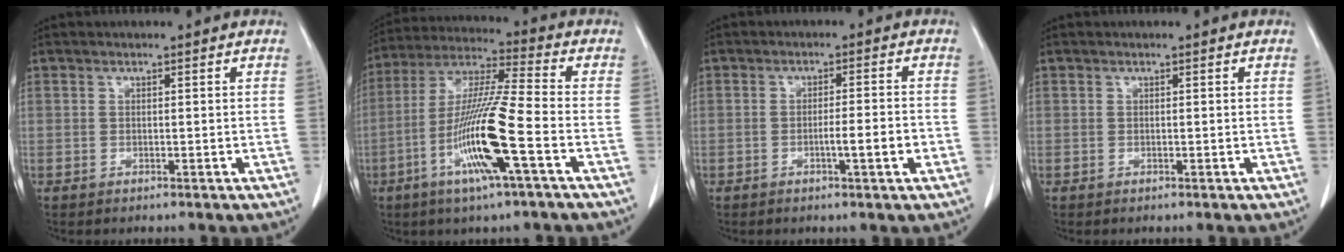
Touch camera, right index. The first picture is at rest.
{"total": 14.6, "force": [-5.1, -0.2, 13.7], "torque": [-0.274, -0.011, -0.099]}
{"total": 4.0, "force": [-1.3, 0.0, 3.8], "torque": [-0.055, -0.001, -0.016]}
{"total": 0.0}